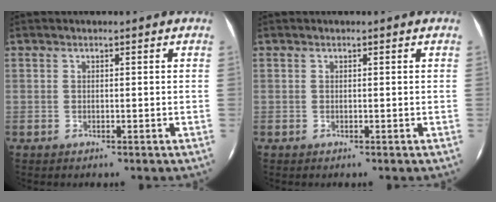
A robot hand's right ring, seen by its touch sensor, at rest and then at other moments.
{"total": 0.0}